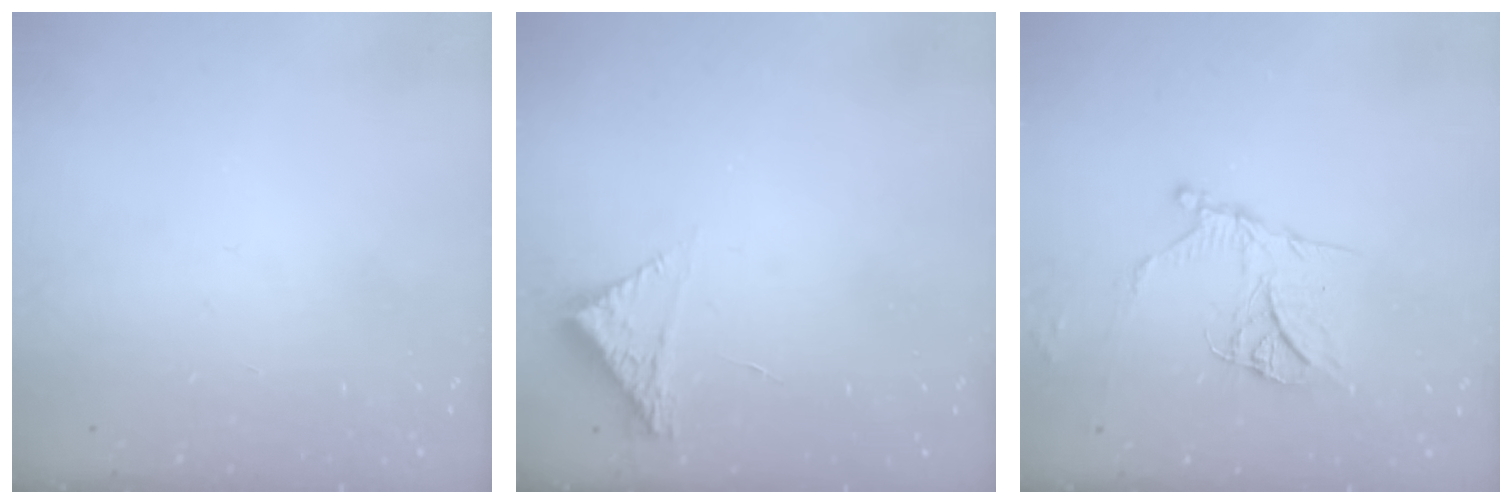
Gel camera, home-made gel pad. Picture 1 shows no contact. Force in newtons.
{"total": 4.3, "press": 4.3, "slide": 0.3}
{"total": 13.6, "press": 13.5, "slide": 1.3}